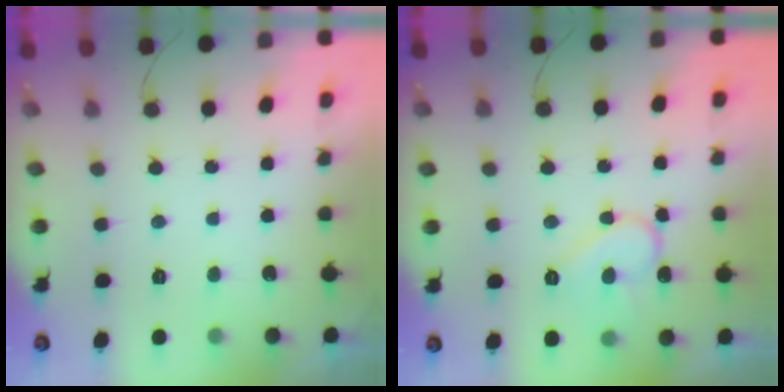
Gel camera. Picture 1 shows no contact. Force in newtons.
{"total": 10.6, "press": 10.6, "slide": 1.1}